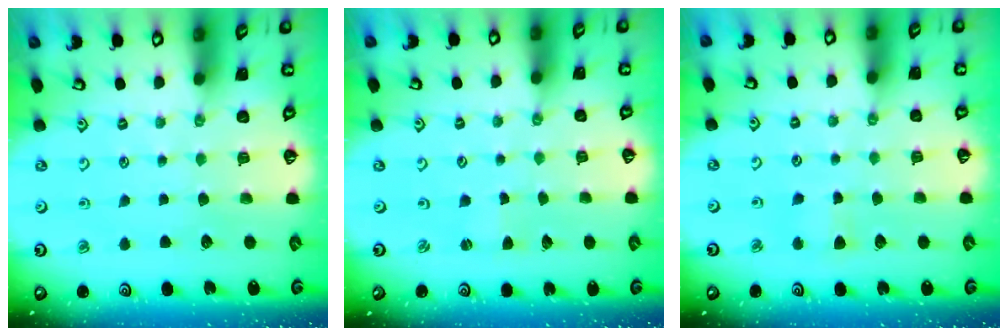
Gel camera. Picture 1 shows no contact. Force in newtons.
{"total": 0.5, "press": 0.5, "slide": 0.0}
{"total": 2.8, "press": 2.8, "slide": 0.5}